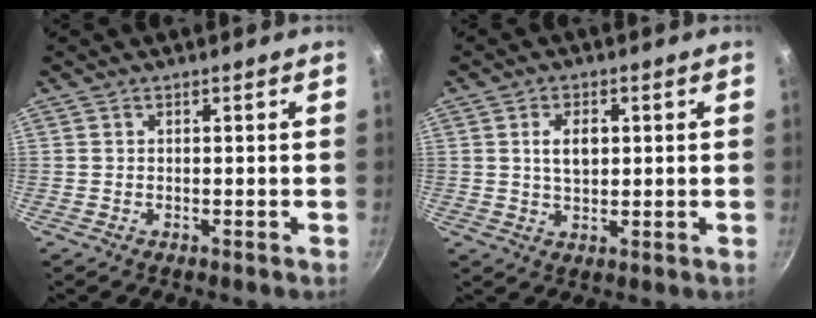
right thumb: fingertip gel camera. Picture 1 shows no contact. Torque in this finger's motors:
{"motor_torque": [-0.61, 1.13, 0.74, 0.28, 0.28]}